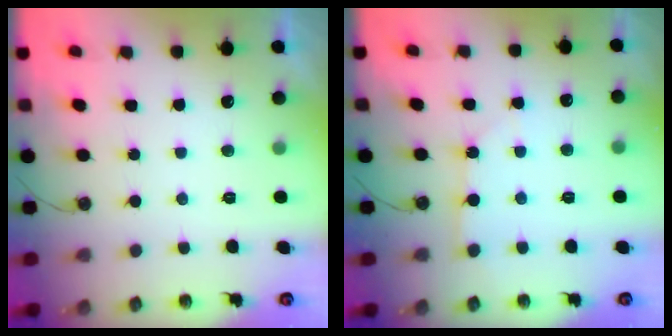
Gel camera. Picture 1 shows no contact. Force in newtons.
{"total": 3.0, "press": 3.0, "slide": 0.3}